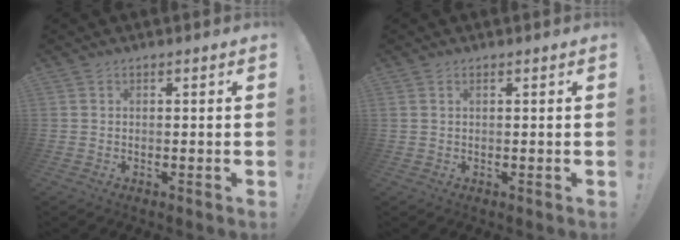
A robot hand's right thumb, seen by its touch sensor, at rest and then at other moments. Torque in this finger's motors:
{"motor_torque": [-0.06, -0.05, -0.24, -0.06, 0.11]}